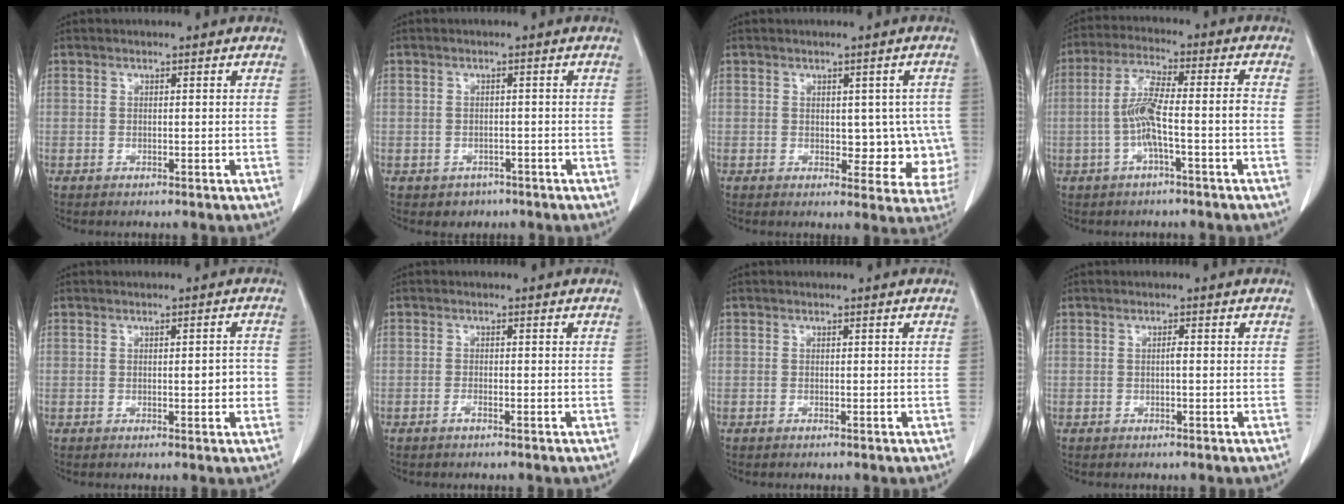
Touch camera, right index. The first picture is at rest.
{"total": 2.4, "force": [-1.4, 2.0, 0.1], "torque": [-0.001, 0.009, -0.017]}
{"total": 6.8, "force": [0.1, 4.2, 5.3], "torque": [-0.031, 0.008, 0.008]}
{"total": 7.7, "force": [-1.9, 0.6, 7.5], "torque": [-0.150, 0.020, -0.036]}
{"total": 2.7, "force": [-0.3, 0.7, 2.6], "torque": [-0.036, 0.001, -0.003]}
{"total": 0.7, "force": [-0.5, 0.1, 0.5], "torque": [-0.007, 0.001, -0.007]}
{"total": 0.0}
{"total": 0.7, "force": [-0.1, 0.0, 0.6], "torque": [-0.012, 0.001, -0.002]}